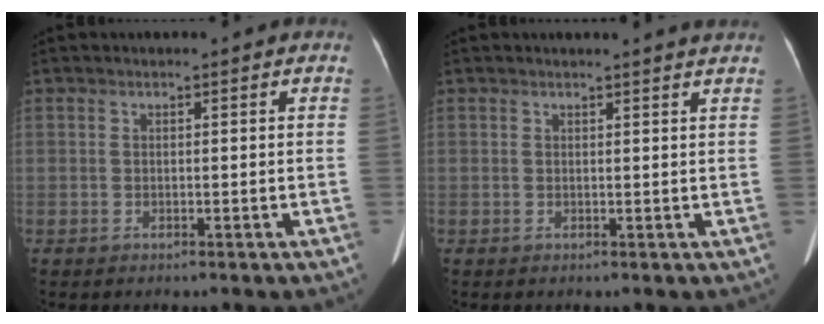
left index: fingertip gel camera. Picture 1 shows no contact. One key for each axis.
{"total": 2.4, "fx": 2.3, "fy": -0.3, "fz": 0.5, "tx": -0.012, "ty": -0.001, "tz": 0.018}